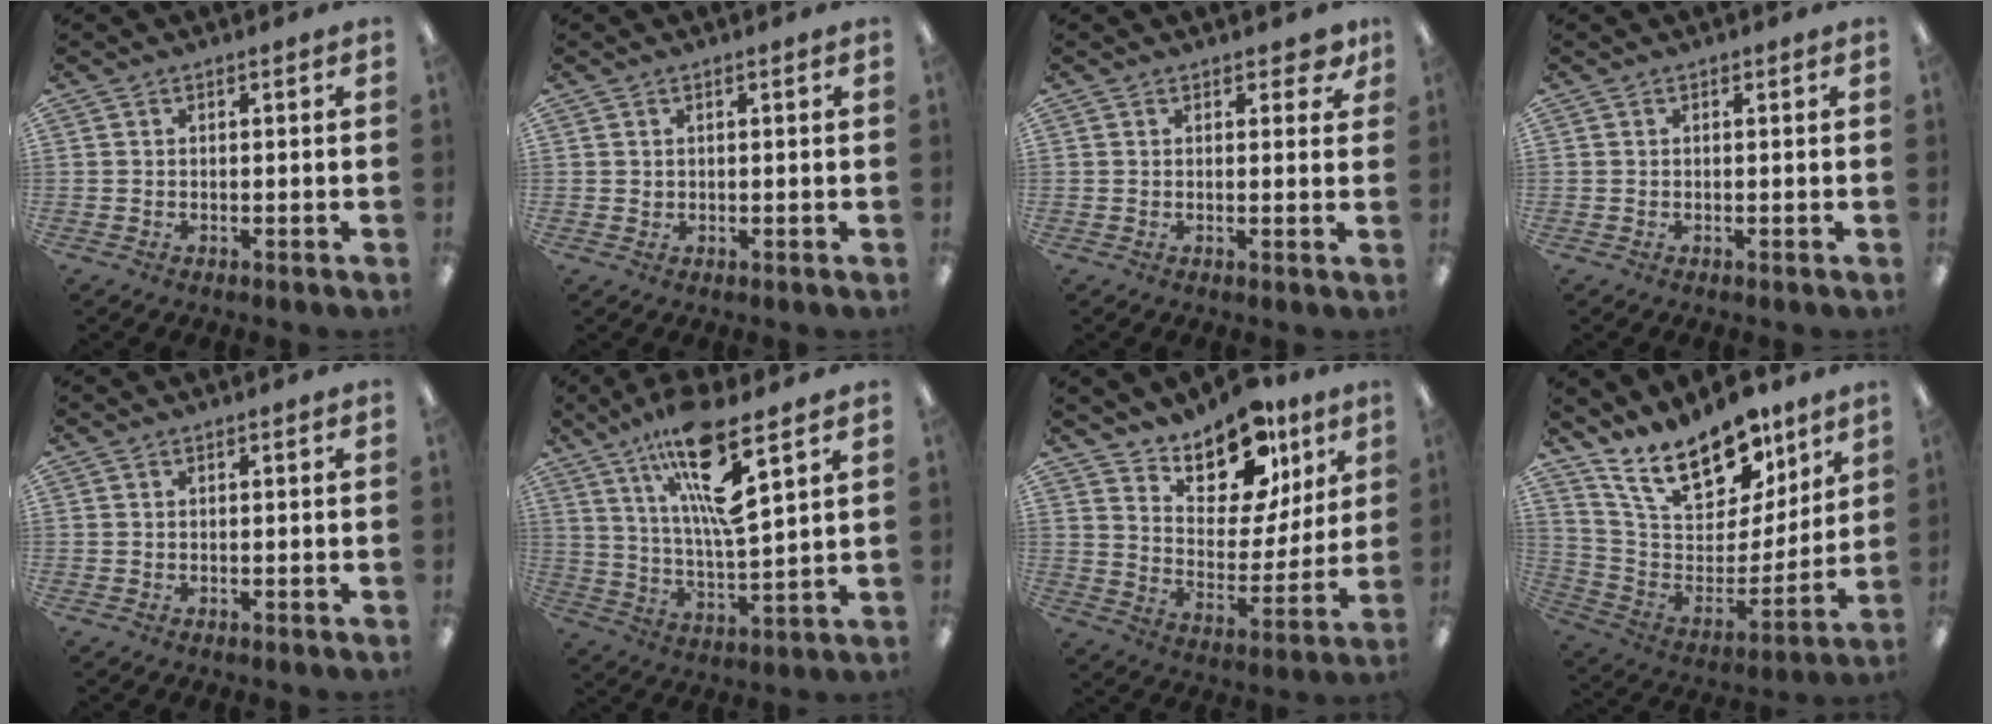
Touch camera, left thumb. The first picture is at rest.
{"total": 0.8, "force": [0.4, 0.7, 0.0], "torque": [-0.002, 0.003, 0.008]}
{"total": 3.6, "force": [2.4, 2.0, 1.8], "torque": [-0.015, -0.004, 0.041]}
{"total": 0.0}
{"total": 0.0}
{"total": 17.3, "force": [10.2, 4.0, 13.4], "torque": [-0.245, -0.047, 0.161]}
{"total": 16.1, "force": [12.4, 7.6, 6.7], "torque": [-0.109, -0.086, 0.223]}
{"total": 20.5, "force": [15.3, 9.2, 10.0], "torque": [-0.178, -0.103, 0.276]}